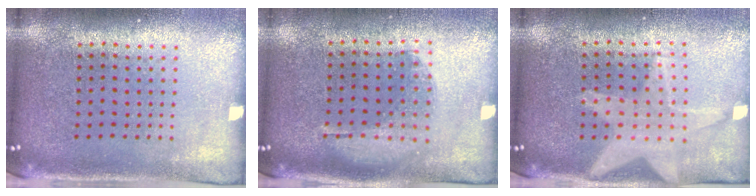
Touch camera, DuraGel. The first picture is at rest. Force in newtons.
{"total": 1.0, "press": 0.9, "slide": 0.4}
{"total": 1.3, "press": 1.2, "slide": 0.3}